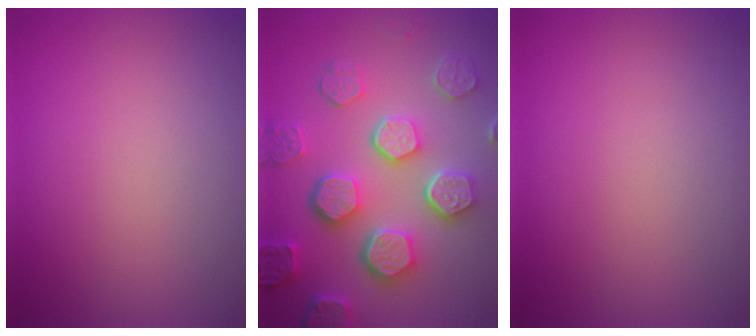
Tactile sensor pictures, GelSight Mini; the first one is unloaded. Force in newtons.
{"total": 7.3, "press": 5.8, "slide": 4.3}
{"total": 0.0}